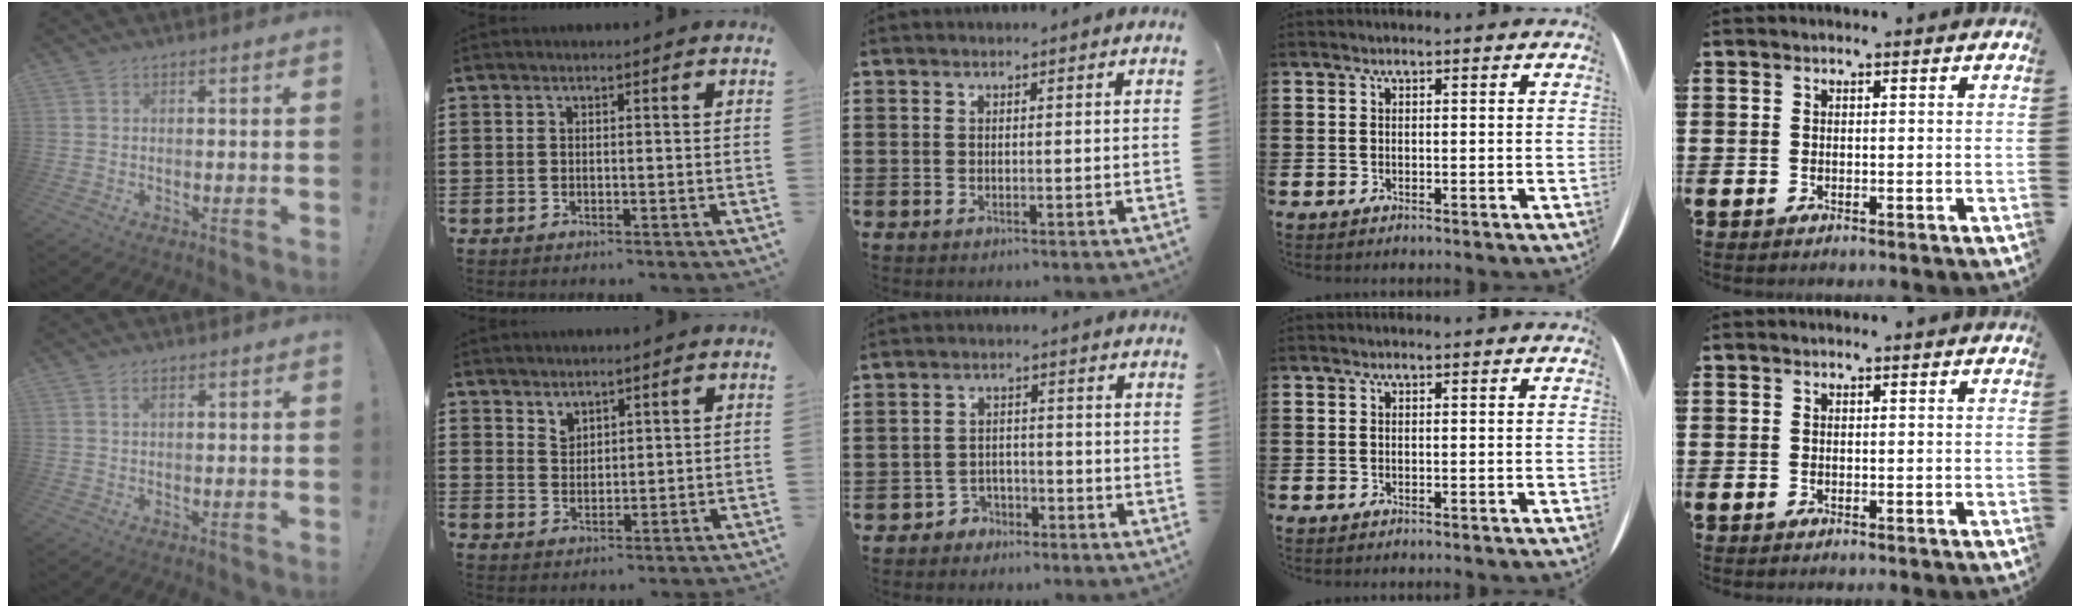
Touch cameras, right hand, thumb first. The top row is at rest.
{"thumb": {"total": 1.2, "force": [0.6, 0.4, 1.0], "torque": [-0.021, 0.001, 0.009]}, "index": {"total": 2.3, "force": [2.1, 1.0, 0.0], "torque": [-0.004, 0.000, 0.042]}, "middle": {"total": 2.8, "force": [-2.5, 1.2, 0.0], "torque": [-0.010, 0.002, -0.056]}}